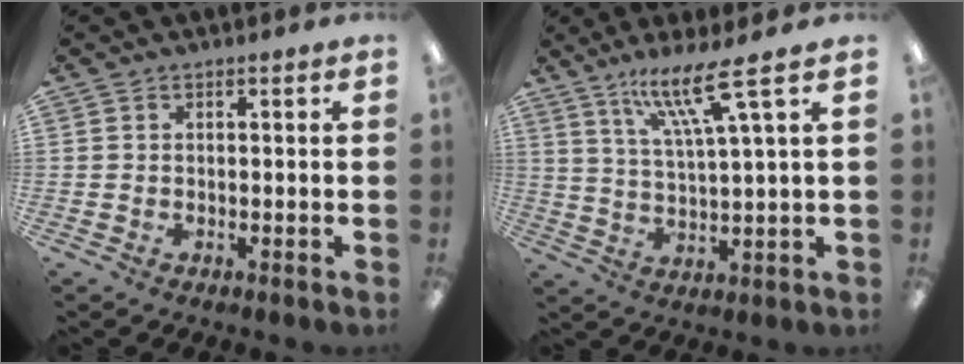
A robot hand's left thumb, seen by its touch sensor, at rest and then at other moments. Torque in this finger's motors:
{"motor_torque": [1.35, 0.29, 0.92, -0.70, 0.09]}